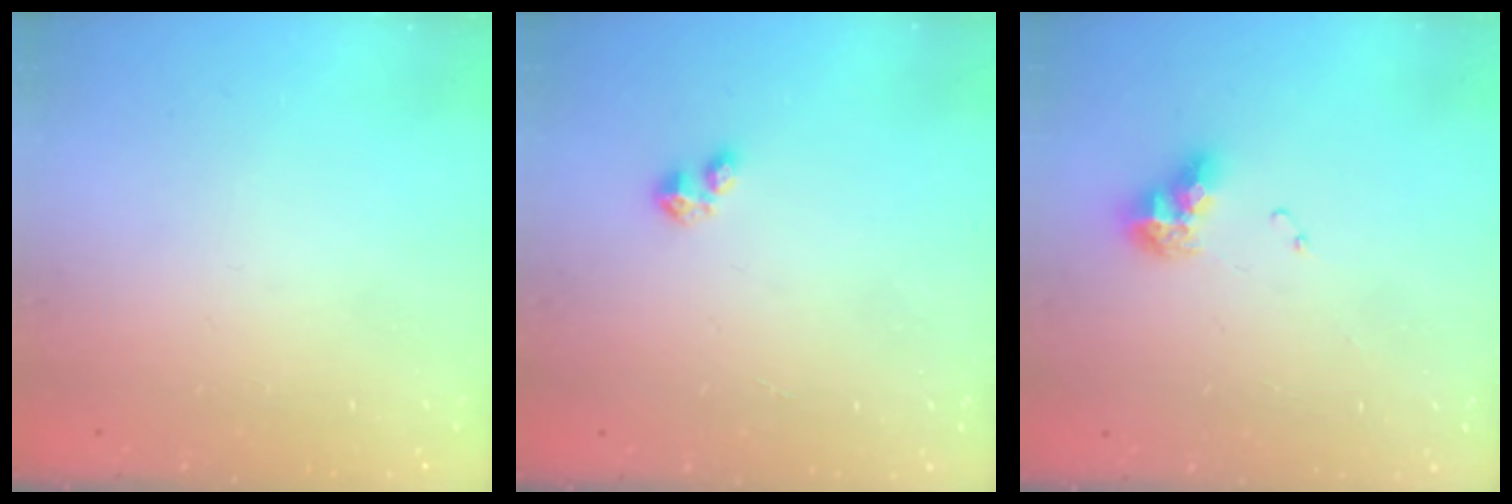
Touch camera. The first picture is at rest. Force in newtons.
{"total": 2.7, "press": 2.7, "slide": 0.4}
{"total": 9.5, "press": 9.5, "slide": 1.0}